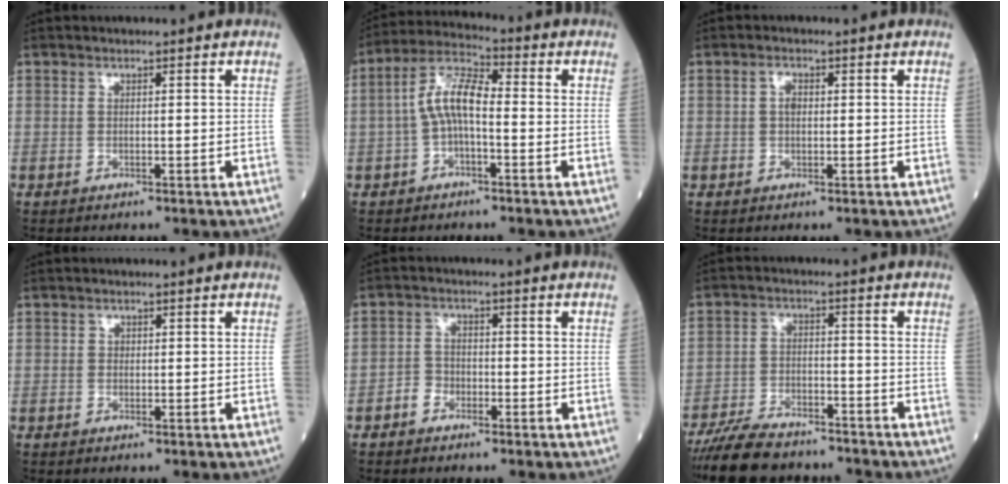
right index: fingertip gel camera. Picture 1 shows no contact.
{"total": 7.4, "force": [-0.8, 2.5, 6.9], "torque": [-0.141, 0.023, -0.020]}
{"total": 1.7, "force": [0.2, 1.0, 1.4], "torque": [-0.026, 0.004, 0.002]}
{"total": 0.6, "force": [0.1, 0.6, 0.3], "torque": [-0.001, 0.001, 0.001]}
{"total": 2.5, "force": [-1.4, 1.9, 0.8], "torque": [-0.010, 0.009, -0.031]}
{"total": 10.3, "force": [-8.9, 3.0, 4.1], "torque": [-0.073, -0.016, -0.149]}